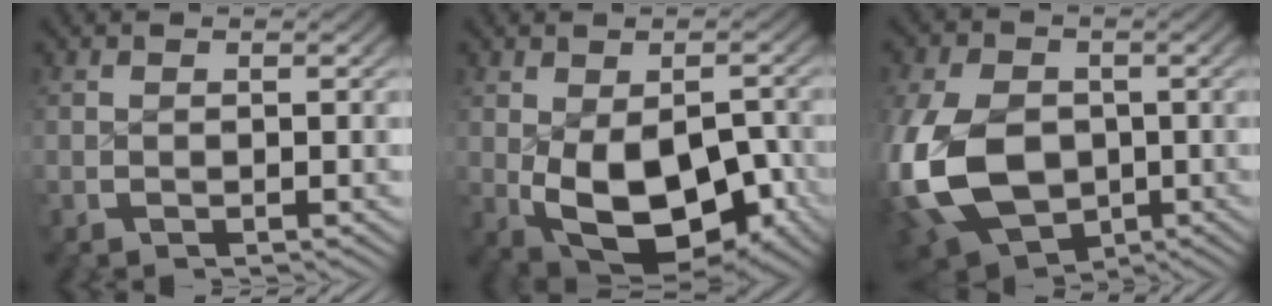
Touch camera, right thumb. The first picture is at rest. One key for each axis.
{"total": 13.7, "fx": -3.5, "fy": 8.7, "fz": 10.0, "tx": -0.200, "ty": -0.070, "tz": -0.015}
{"total": 13.2, "fx": -2.3, "fy": 9.7, "fz": 8.6, "tx": -0.223, "ty": -0.061, "tz": -0.009}